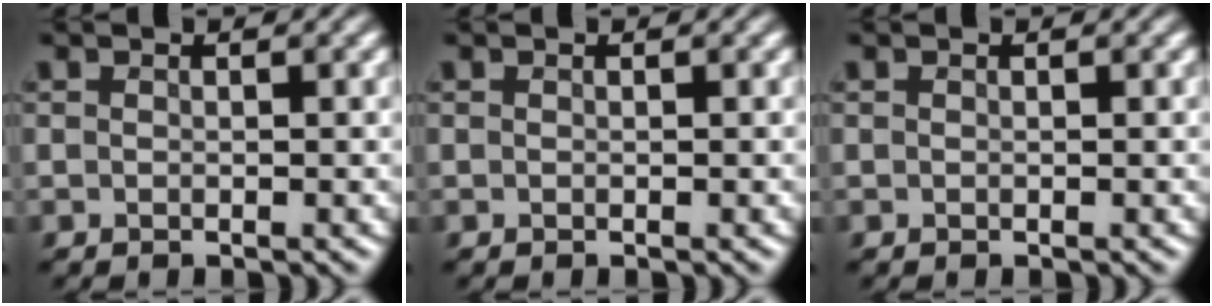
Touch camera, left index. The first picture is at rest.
{"total": 0.0}
{"total": 0.0}